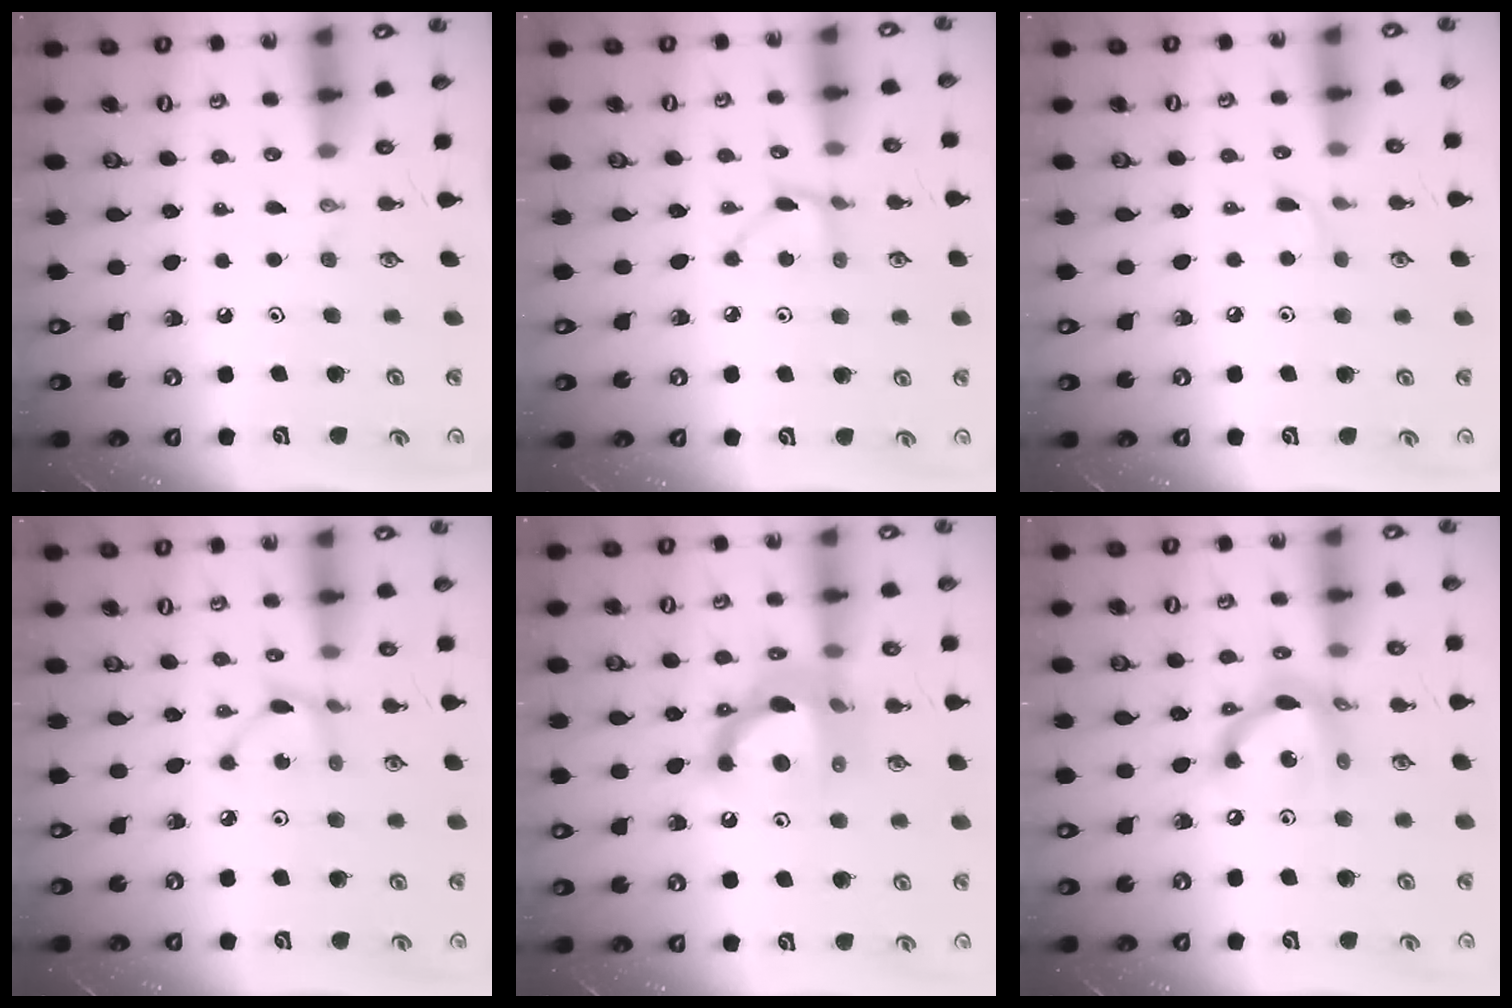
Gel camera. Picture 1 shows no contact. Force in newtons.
{"total": 2.8, "press": 2.8, "slide": 0.4}
{"total": 2.4, "press": 2.4, "slide": 0.4}
{"total": 2.2, "press": 2.2, "slide": 0.2}
{"total": 13.0, "press": 12.9, "slide": 1.2}
{"total": 12.9, "press": 12.8, "slide": 1.0}